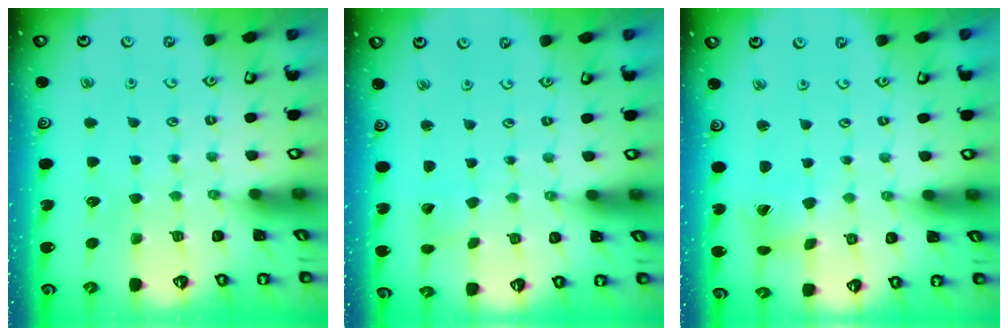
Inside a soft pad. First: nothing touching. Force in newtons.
{"total": 2.4, "press": 2.4, "slide": 0.2}
{"total": 2.9, "press": 2.9, "slide": 0.4}